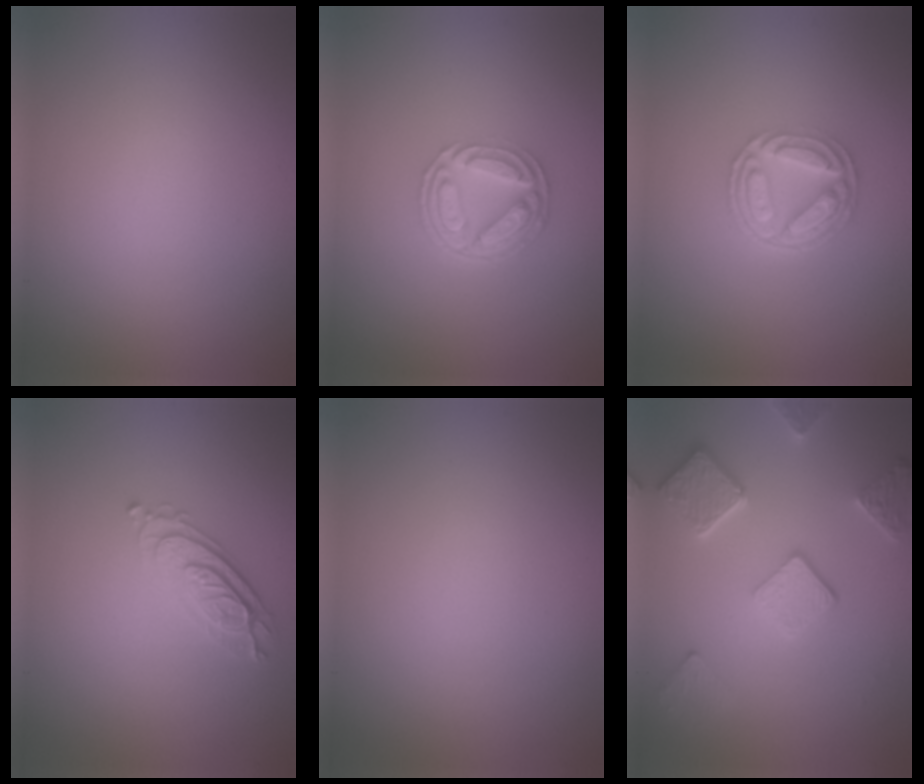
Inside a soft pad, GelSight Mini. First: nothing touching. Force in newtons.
{"total": 5.0, "press": 3.7, "slide": 3.4}
{"total": 5.1, "press": 3.7, "slide": 3.4}
{"total": 2.4, "press": 2.3, "slide": 0.7}
{"total": 0.0}
{"total": 5.1, "press": 3.9, "slide": 3.2}